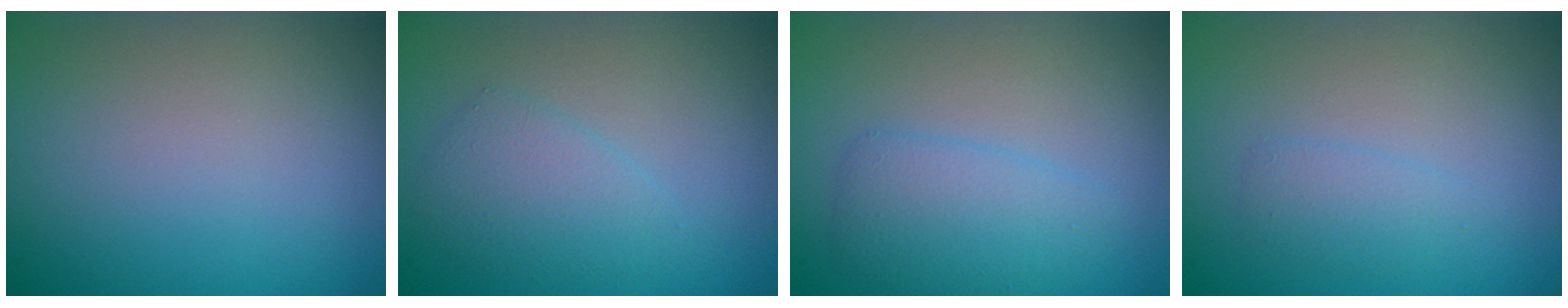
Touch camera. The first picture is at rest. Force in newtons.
{"total": 2.4, "press": 2.4, "slide": 0.1}
{"total": 2.8, "press": 2.8, "slide": 0.1}
{"total": 1.3, "press": 1.3, "slide": 0.0}